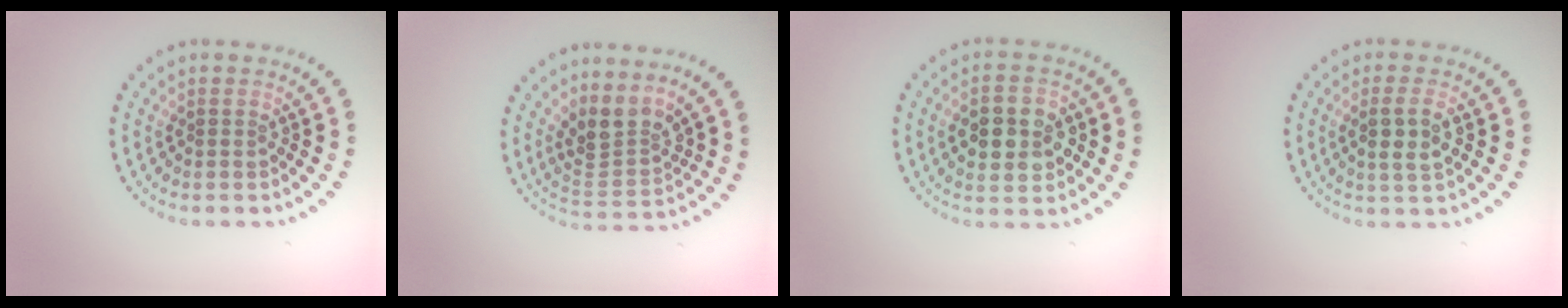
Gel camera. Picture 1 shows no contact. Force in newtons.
{"total": 3.4, "press": 2.5, "slide": 2.3}
{"total": 4.5, "press": 4.5, "slide": 0.0}
{"total": 2.4, "press": 2.2, "slide": 0.7}